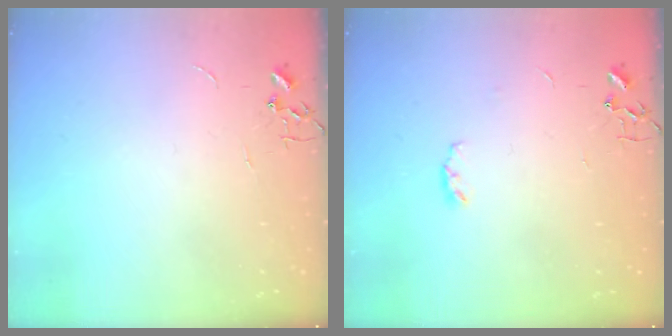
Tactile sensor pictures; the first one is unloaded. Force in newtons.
{"total": 3.9, "press": 3.9, "slide": 0.5}